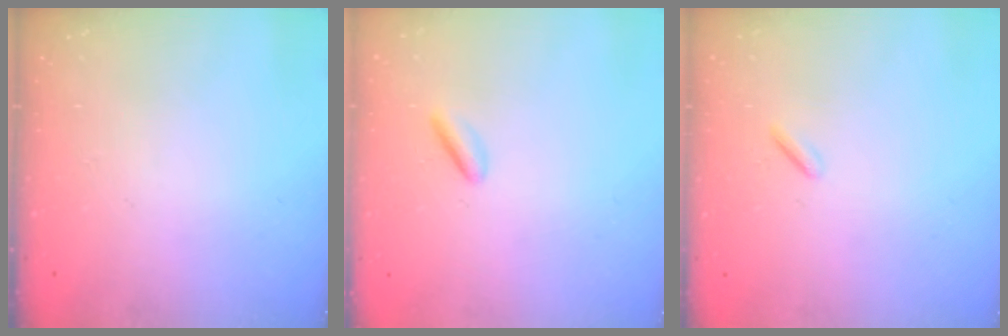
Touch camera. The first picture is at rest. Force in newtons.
{"total": 2.4, "press": 2.4, "slide": 0.5}
{"total": 0.8, "press": 0.7, "slide": 0.4}